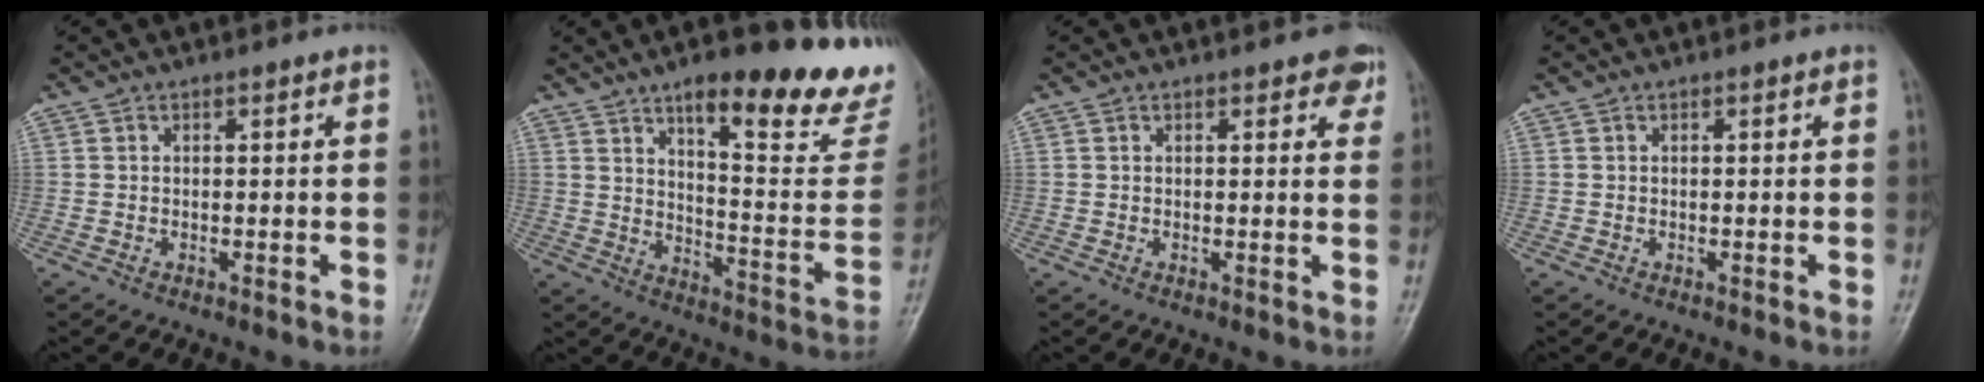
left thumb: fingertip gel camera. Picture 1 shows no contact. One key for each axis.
{"total": 23.5, "fx": 16.6, "fy": 5.6, "fz": 15.6, "tx": -0.166, "ty": -0.094, "tz": 0.225}
{"total": 3.2, "fx": 2.1, "fy": 1.5, "fz": 1.8, "tx": 0.003, "ty": -0.007, "tz": 0.020}
{"total": 0.0}